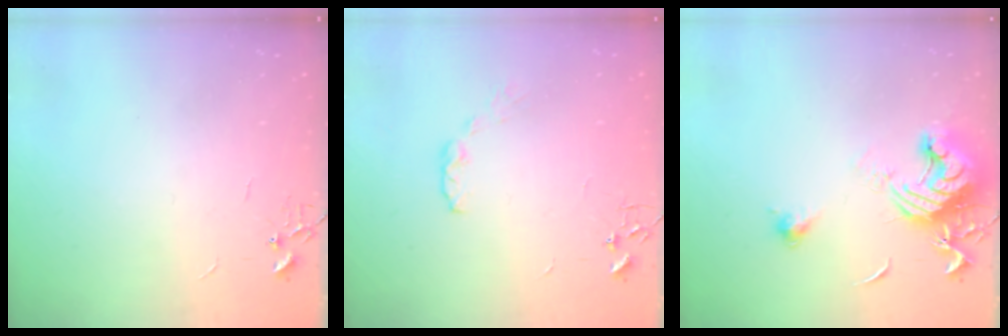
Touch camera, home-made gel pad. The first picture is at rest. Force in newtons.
{"total": 4.2, "press": 4.1, "slide": 0.7}
{"total": 14.2, "press": 14.1, "slide": 1.8}